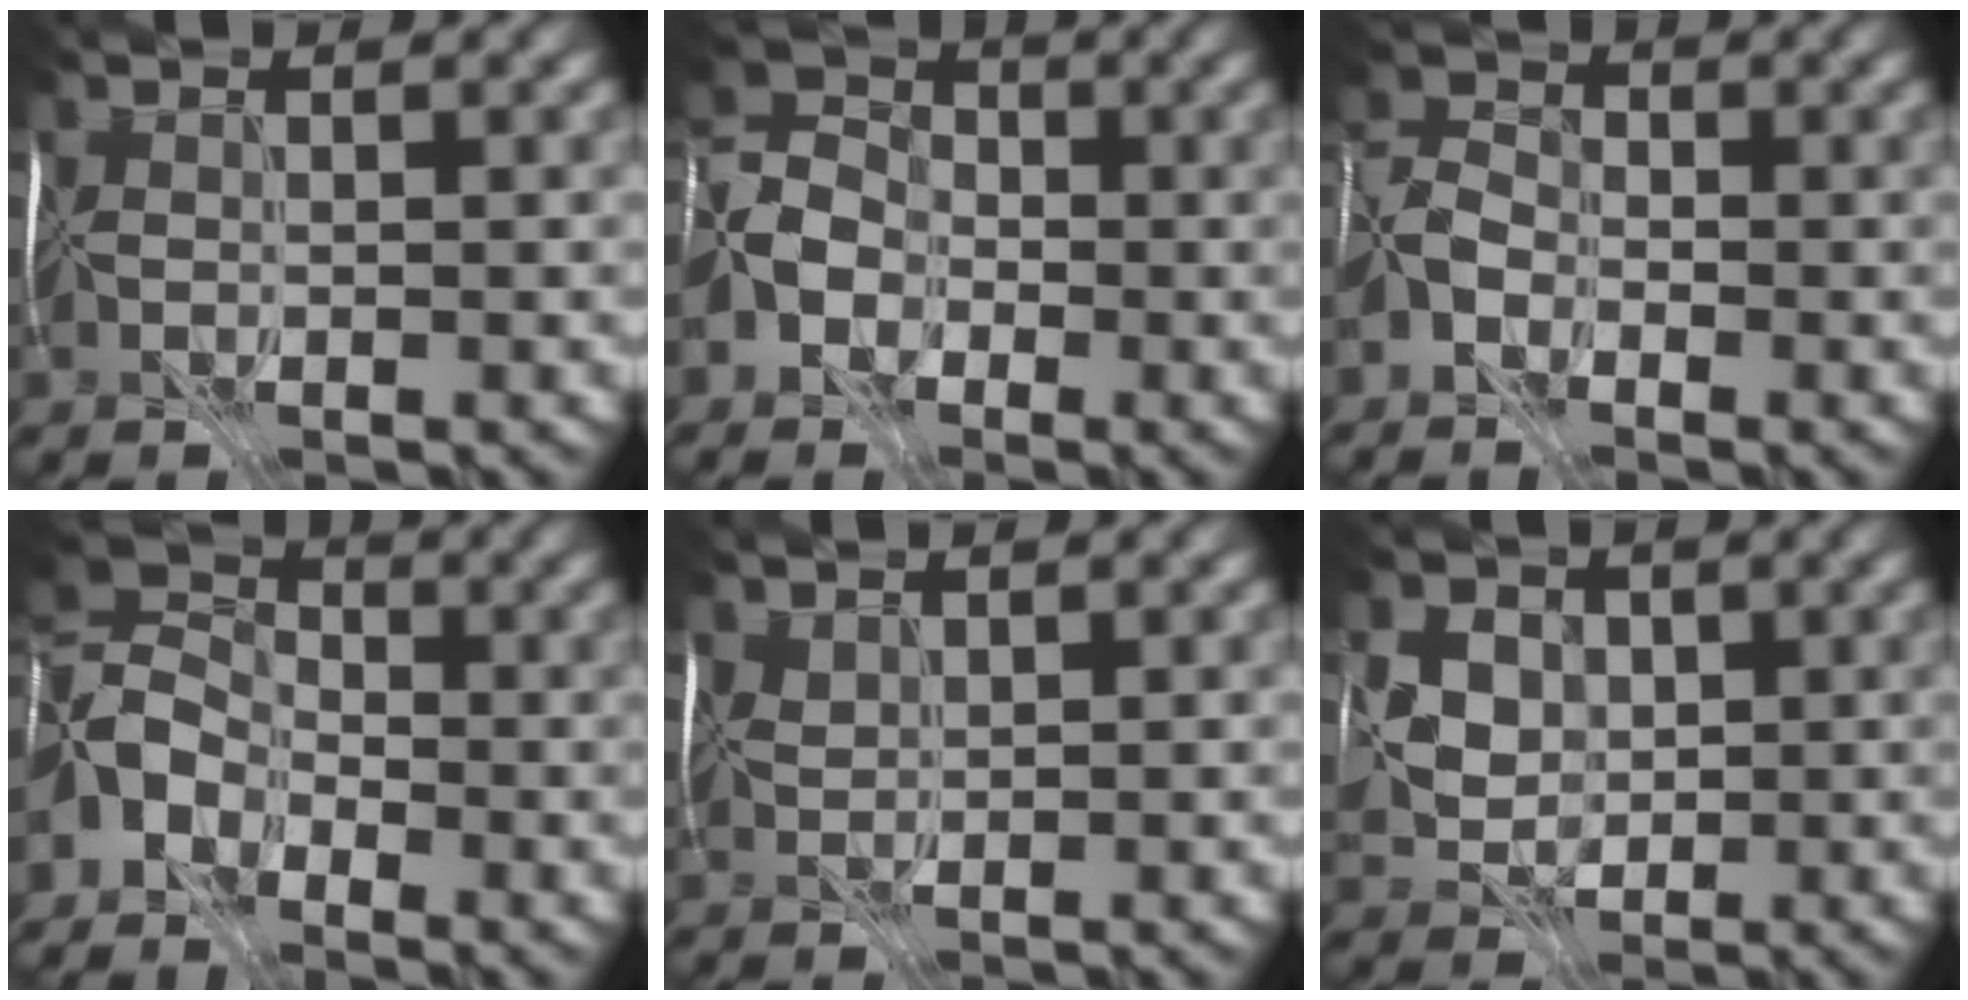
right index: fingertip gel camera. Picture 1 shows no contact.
{"total": 3.2, "force": [-1.6, 2.5, 1.0], "torque": [-0.016, 0.014, -0.042]}
{"total": 1.5, "force": [-1.4, 0.4, -0.2], "torque": [0.005, 0.011, -0.033]}
{"total": 3.6, "force": [-2.5, 2.3, 1.3], "torque": [-0.025, 0.012, -0.065]}
{"total": 1.5, "force": [1.4, -0.2, -0.3], "torque": [0.001, 0.005, 0.036]}
{"total": 3.5, "force": [1.5, 2.9, 1.3], "torque": [-0.012, 0.016, 0.028]}